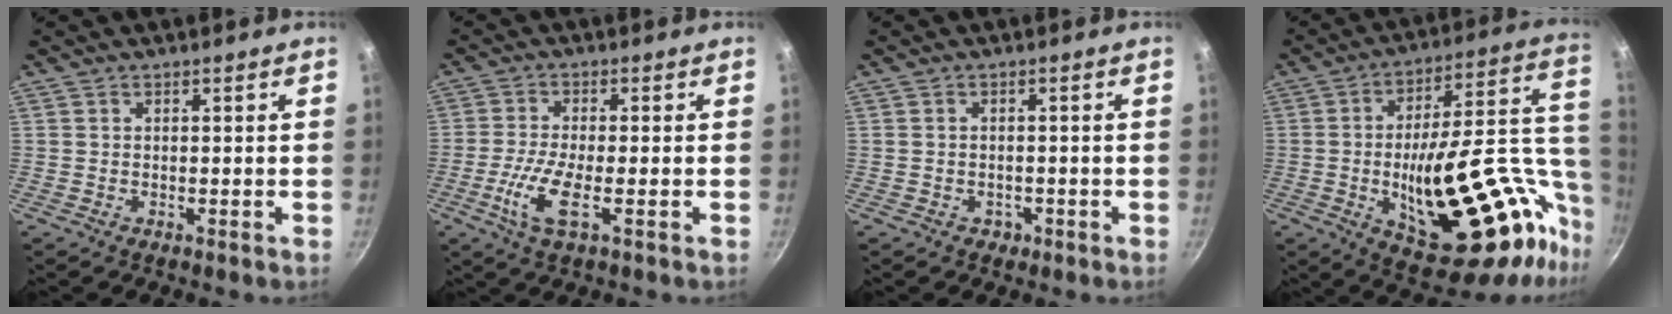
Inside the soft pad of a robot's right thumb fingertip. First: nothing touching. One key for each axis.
{"total": 7.2, "fx": -2.1, "fy": 1.9, "fz": 6.6, "tx": -0.151, "ty": 0.000, "tz": -0.049}
{"total": 1.6, "fx": -0.7, "fy": 1.4, "fz": 0.4, "tx": 0.001, "ty": 0.008, "tz": -0.001}
{"total": 33.3, "fx": -6.7, "fy": 14.7, "fz": 29.1, "tx": -0.374, "ty": 0.025, "tz": -0.079}